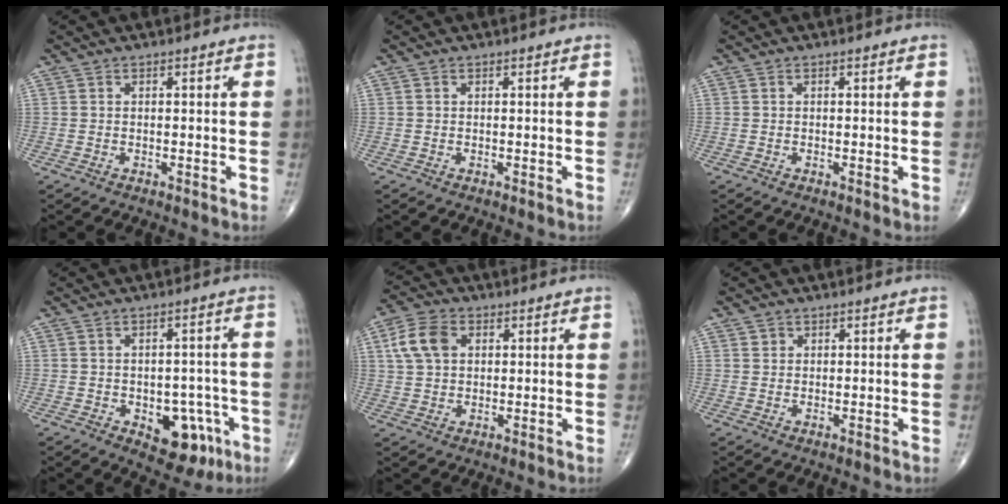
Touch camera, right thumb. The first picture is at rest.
{"total": 0.0}
{"total": 0.0}
{"total": 10.4, "force": [-4.1, 6.4, 7.1], "torque": [-0.050, 0.024, -0.041]}
{"total": 7.8, "force": [2.2, 5.4, 5.1], "torque": [-0.095, 0.008, 0.039]}
{"total": 1.2, "force": [0.5, 1.0, 0.2], "torque": [0.007, -0.002, 0.007]}